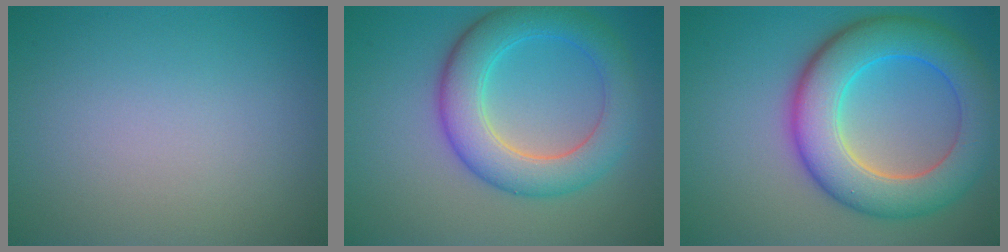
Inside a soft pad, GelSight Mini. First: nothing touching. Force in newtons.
{"total": 6.6, "press": 6.6, "slide": 0.1}
{"total": 9.1, "press": 9.1, "slide": 0.3}